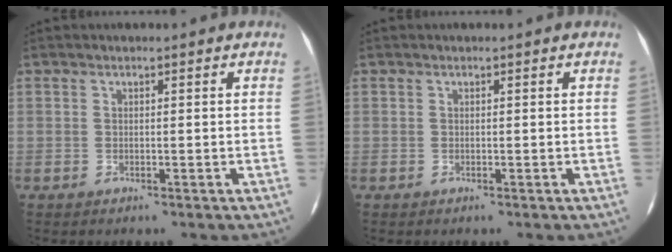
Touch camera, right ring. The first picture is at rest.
{"total": 0.0}